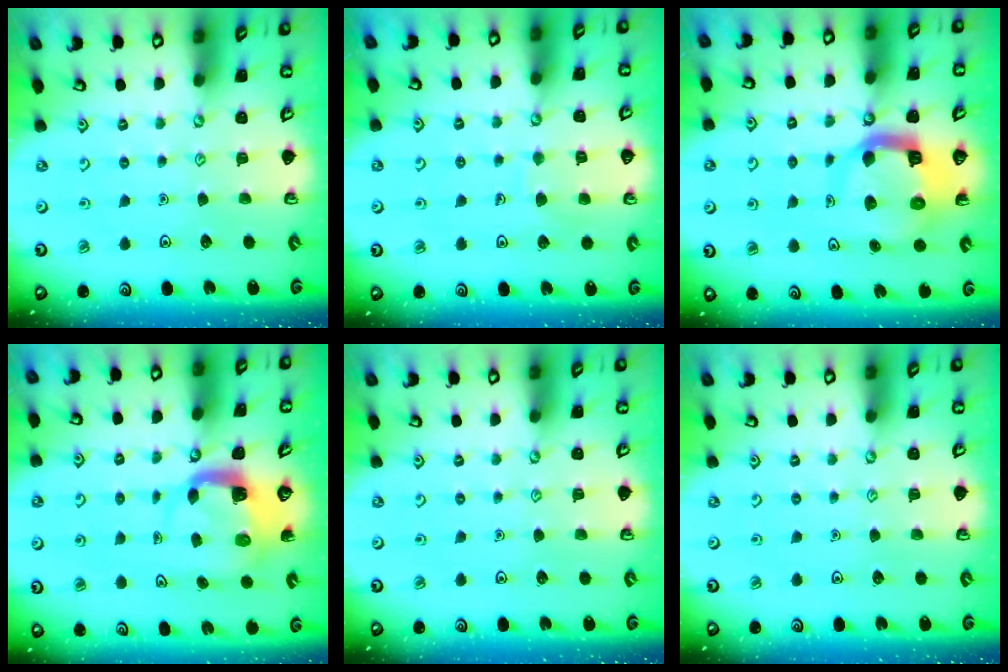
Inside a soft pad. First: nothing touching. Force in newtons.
{"total": 5.4, "press": 5.3, "slide": 0.5}
{"total": 9.7, "press": 9.6, "slide": 1.3}
{"total": 4.0, "press": 3.9, "slide": 0.4}
{"total": 0.0}
{"total": 0.0}